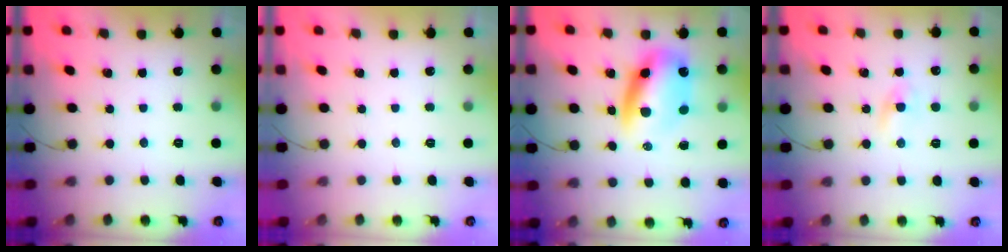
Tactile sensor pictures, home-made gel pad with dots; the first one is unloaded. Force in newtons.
{"total": 0.0}
{"total": 10.9, "press": 10.6, "slide": 2.4}
{"total": 1.3, "press": 1.2, "slide": 0.5}